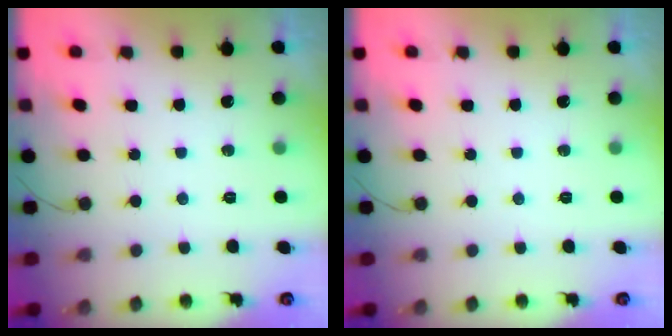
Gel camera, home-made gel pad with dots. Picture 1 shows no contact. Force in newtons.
{"total": 0.0}